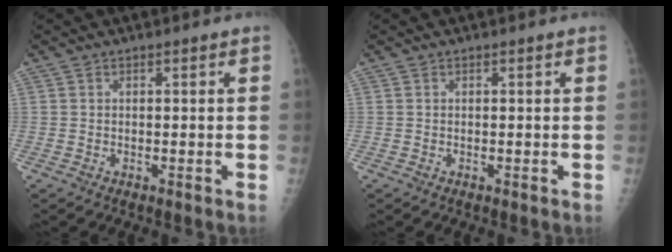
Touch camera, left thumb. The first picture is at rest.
{"total": 0.0}